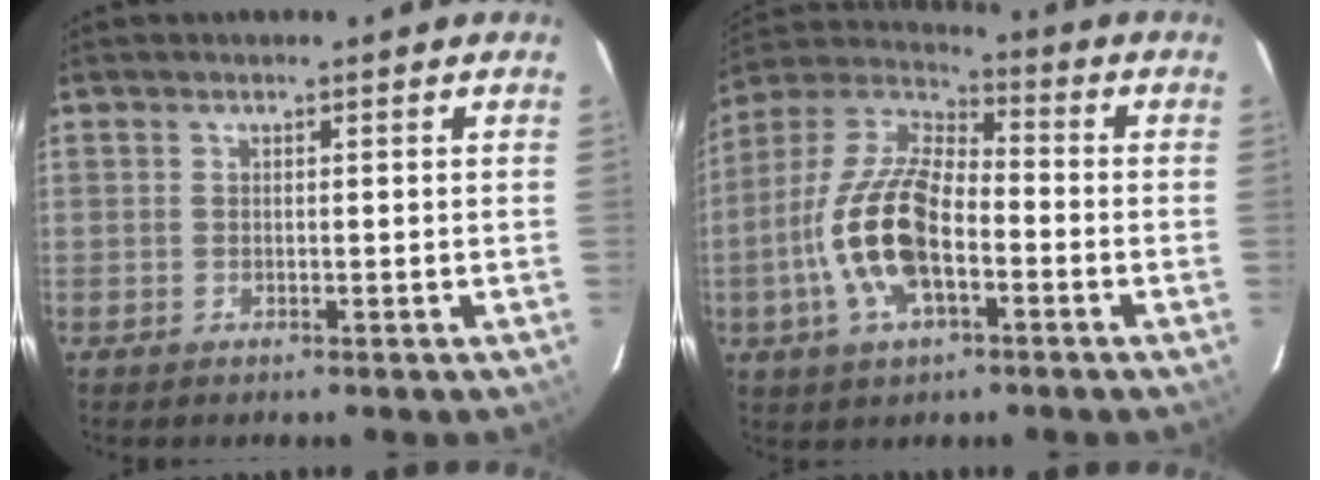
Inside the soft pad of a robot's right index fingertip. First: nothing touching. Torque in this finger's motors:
{"motor_torque": [2.14, 0.00, 1.05, 0.12]}